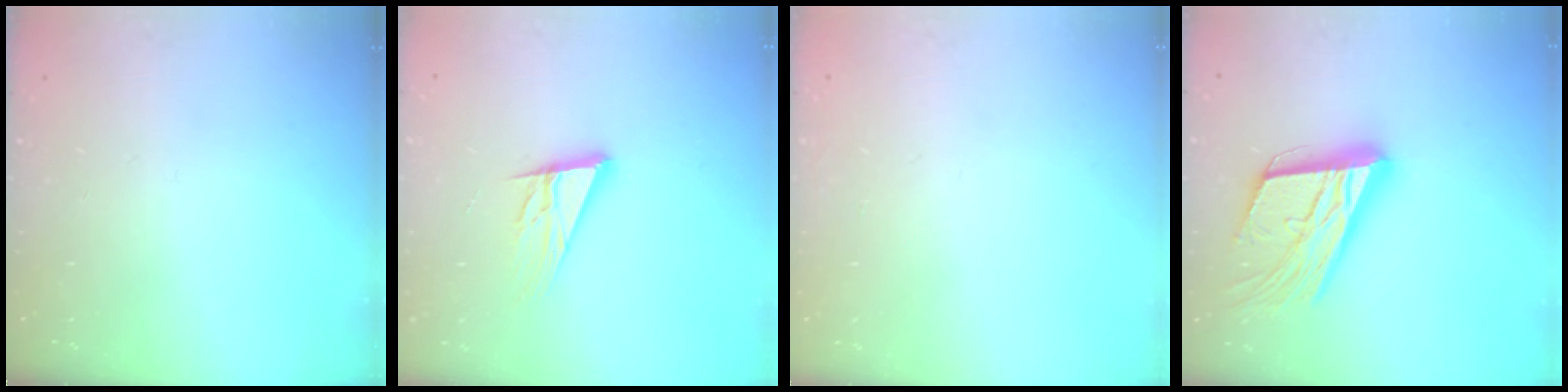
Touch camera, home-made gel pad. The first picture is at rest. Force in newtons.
{"total": 13.6, "press": 13.1, "slide": 3.6}
{"total": 0.9, "press": 0.9, "slide": 0.0}
{"total": 22.7, "press": 22.3, "slide": 4.0}